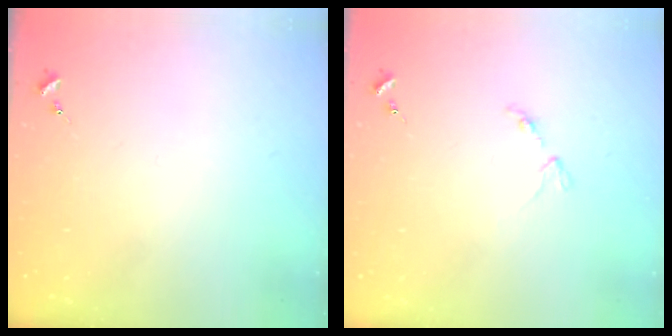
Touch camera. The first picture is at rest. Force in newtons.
{"total": 3.4, "press": 3.4, "slide": 0.5}